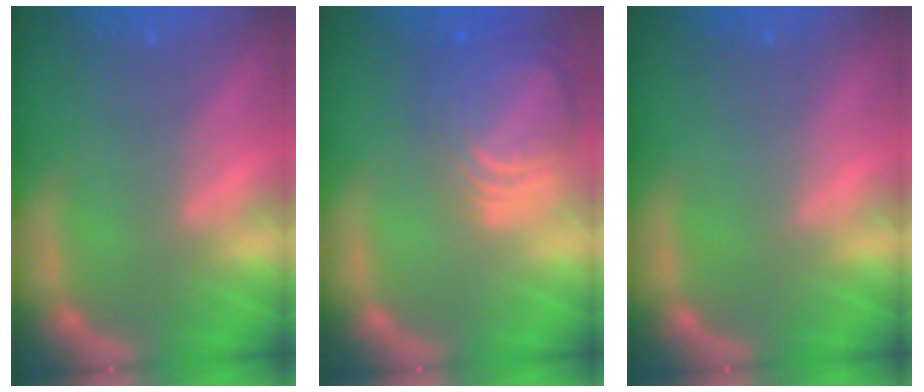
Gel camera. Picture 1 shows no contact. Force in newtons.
{"total": 9.0}
{"total": 0.0}